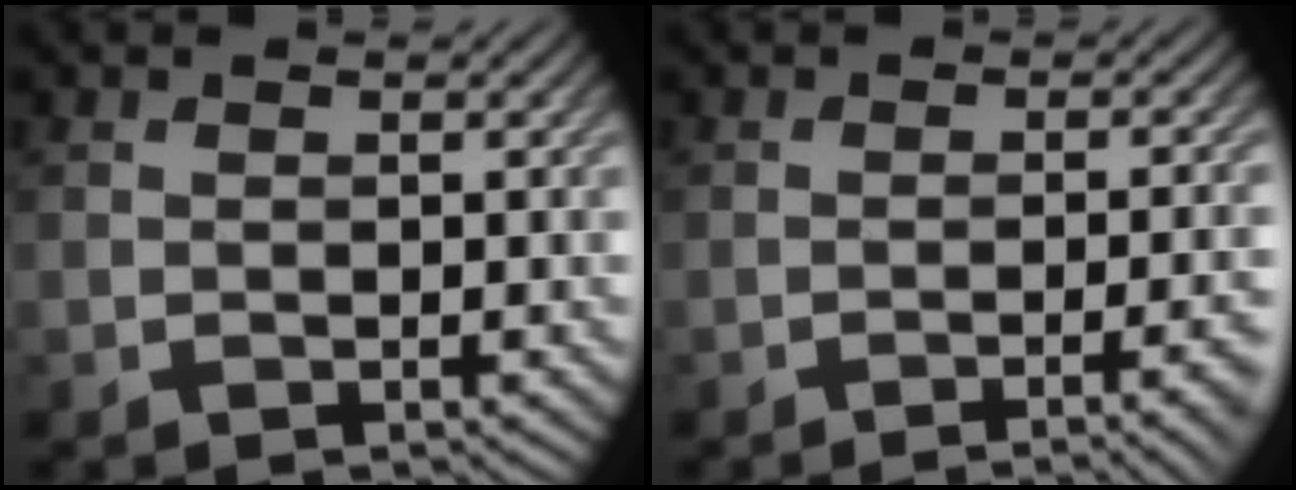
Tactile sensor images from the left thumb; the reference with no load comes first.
{"total": 5.0, "force": [-2.3, 1.0, 4.3], "torque": [-0.052, 0.006, -0.032]}